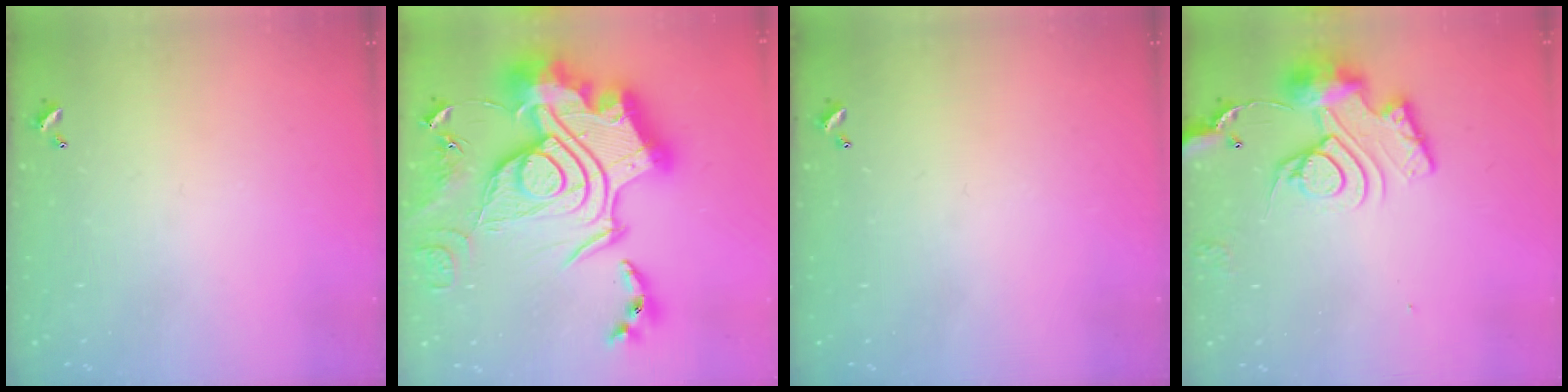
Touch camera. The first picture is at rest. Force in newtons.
{"total": 0.6, "press": 0.6, "slide": 0.0}
{"total": 0.0}
{"total": 13.9, "press": 13.8, "slide": 1.6}